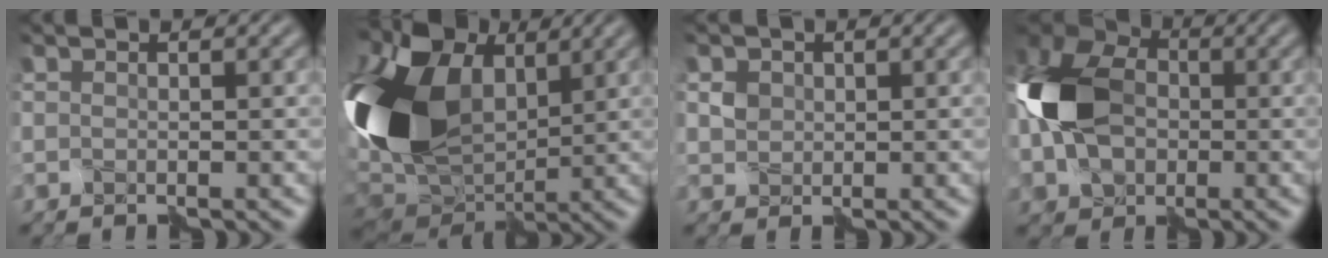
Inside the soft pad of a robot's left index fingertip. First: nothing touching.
{"total": 16.3, "force": [3.5, 10.3, 12.1], "torque": [-0.283, 0.023, 0.054]}
{"total": 2.4, "force": [1.4, 1.8, 0.8], "torque": [-0.037, -0.001, 0.030]}
{"total": 9.8, "force": [-0.9, 6.8, 7.0], "torque": [-0.160, 0.014, -0.026]}